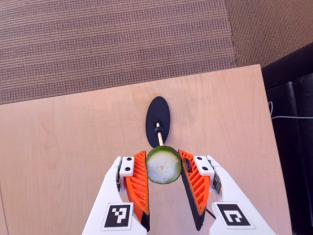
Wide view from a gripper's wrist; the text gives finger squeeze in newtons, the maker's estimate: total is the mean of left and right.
{"total": 11.4, "left": 11.4, "right": 11.5}